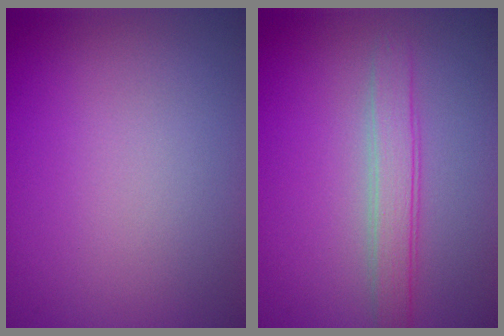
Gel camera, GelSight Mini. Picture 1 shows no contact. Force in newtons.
{"total": 2.7, "press": 2.7, "slide": 0.0}